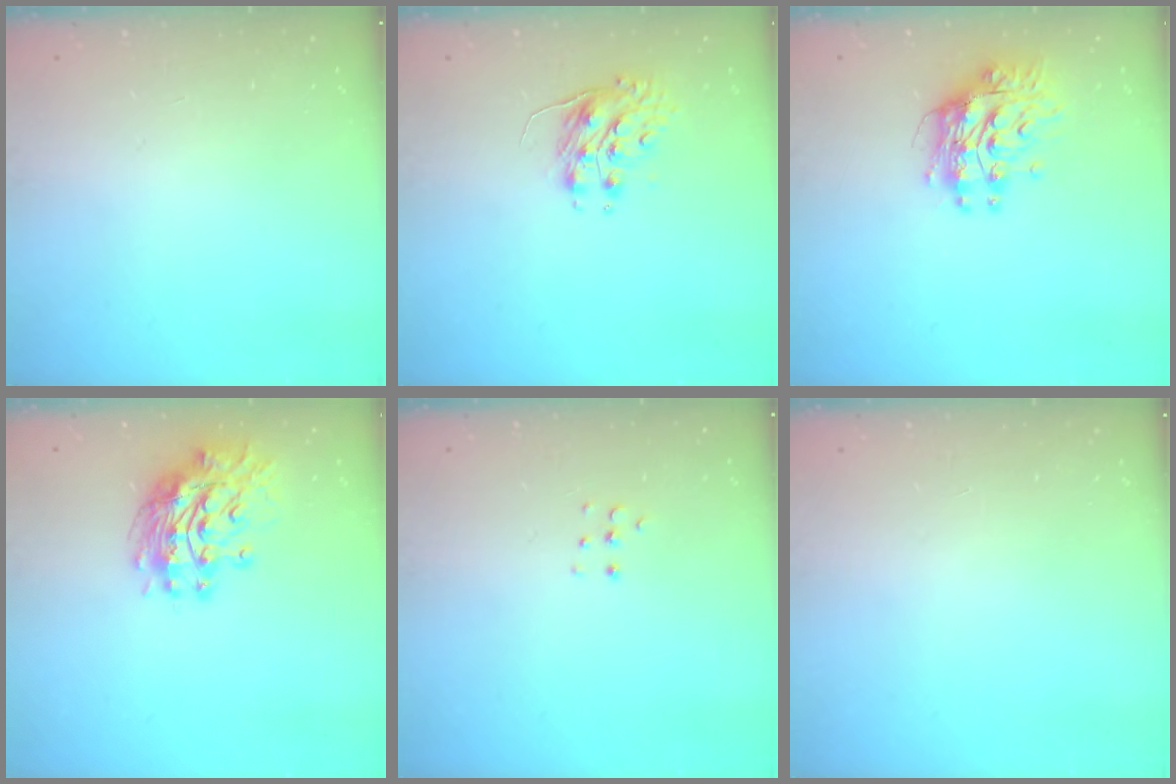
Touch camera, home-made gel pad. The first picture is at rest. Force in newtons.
{"total": 8.0, "press": 8.0, "slide": 0.2}
{"total": 10.4, "press": 10.4, "slide": 0.9}
{"total": 12.3, "press": 12.2, "slide": 1.6}
{"total": 3.8, "press": 3.8, "slide": 0.6}
{"total": 0.0}